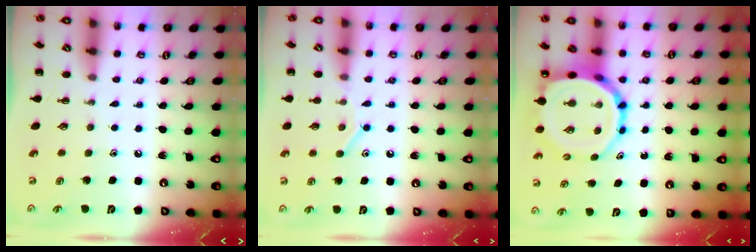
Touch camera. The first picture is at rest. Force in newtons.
{"total": 8.9, "press": 8.7, "slide": 1.7}
{"total": 12.1, "press": 11.6, "slide": 3.5}